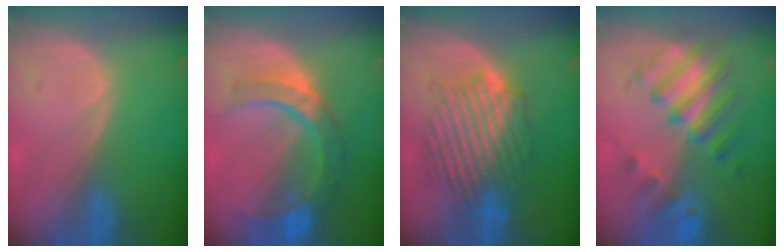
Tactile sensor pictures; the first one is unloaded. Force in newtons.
{"total": 8.3, "press": 7.9, "slide": 2.5}
{"total": 9.0, "press": 8.8, "slide": 1.8}
{"total": 7.8, "press": 7.6, "slide": 1.8}